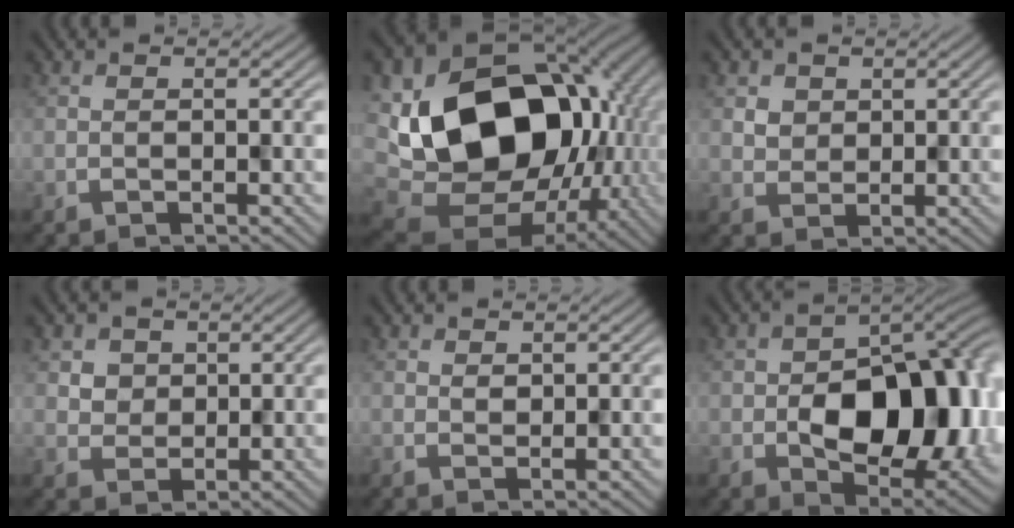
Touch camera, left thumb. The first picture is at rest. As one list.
[{"total": 19.1, "force": [-0.7, 14.4, 12.6], "torque": [-0.231, -0.036, 0.023]}, {"total": 2.3, "force": [1.8, 1.4, -0.4], "torque": [0.003, -0.005, 0.037]}, {"total": 2.9, "force": [1.9, 2.2, -0.2], "torque": [-0.009, -0.009, 0.045]}, {"total": 1.2, "force": [0.9, 0.8, 0.4], "torque": [-0.009, 0.003, 0.017]}, {"total": 14.6, "force": [-0.9, 9.2, 11.2], "torque": [-0.145, -0.014, -0.007]}]